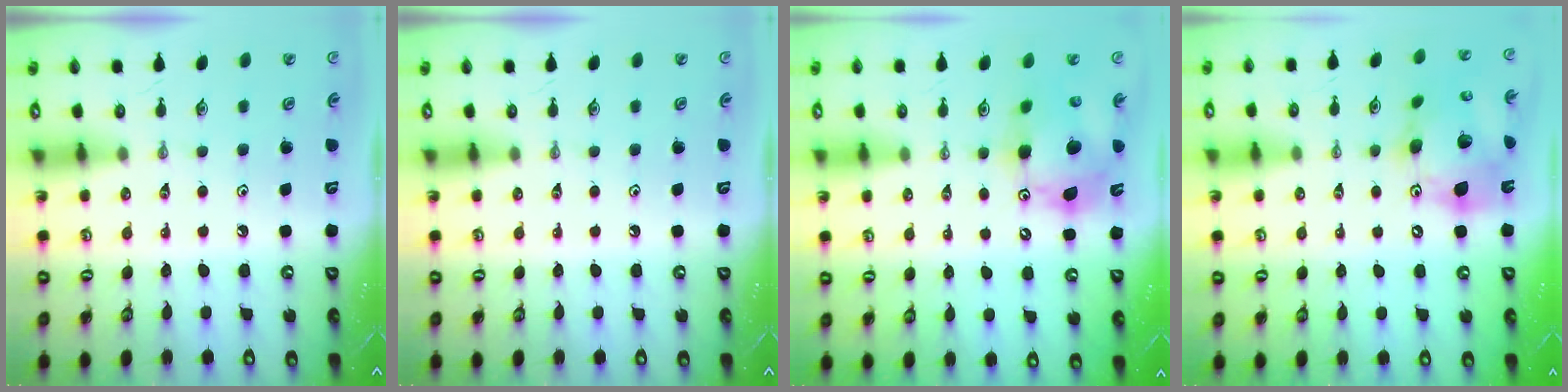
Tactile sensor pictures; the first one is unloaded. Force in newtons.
{"total": 0.0}
{"total": 14.2, "press": 14.0, "slide": 2.4}
{"total": 18.6, "press": 18.4, "slide": 2.6}